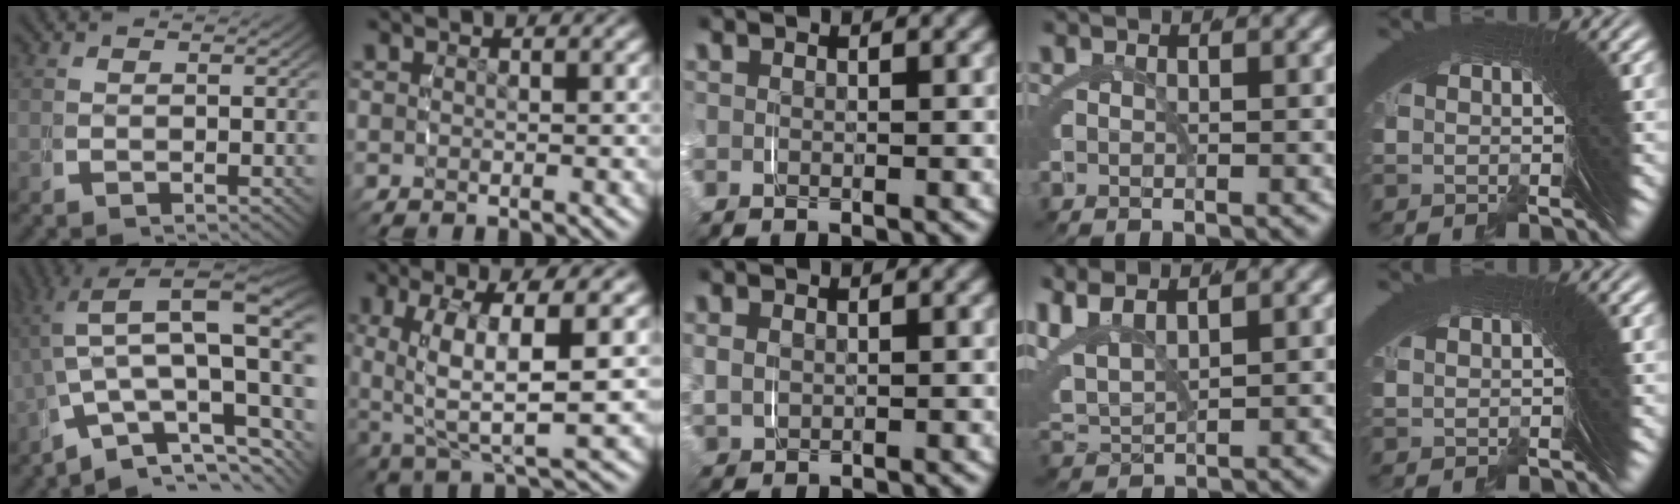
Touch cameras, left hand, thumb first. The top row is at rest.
{"thumb": {"total": 14.0, "force": [-0.4, 8.5, 11.1], "torque": [-0.180, -0.035, 0.007]}, "index": {"total": 7.1, "force": [0.3, 3.0, 6.5], "torque": [-0.121, -0.008, 0.019]}, "middle": {"total": 2.2, "force": [0.6, 1.9, 1.0], "torque": [-0.038, -0.005, 0.017]}, "ring": {"total": 5.4, "force": [2.2, 3.7, 3.2], "torque": [-0.110, -0.009, 0.052]}, "little": {"total": 0.7, "force": [0.5, -0.4, -0.3], "torque": [0.016, 0.002, 0.013]}}